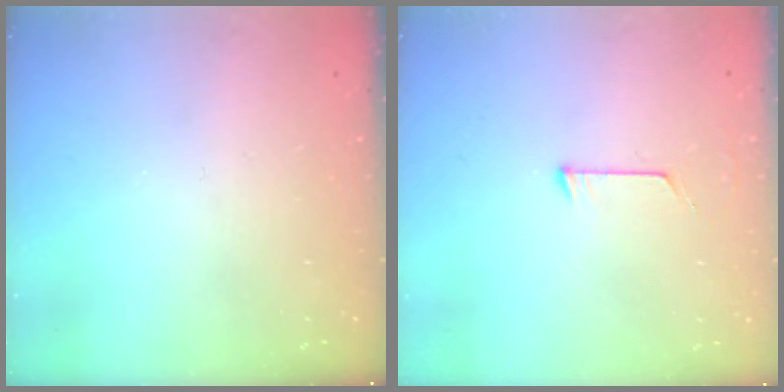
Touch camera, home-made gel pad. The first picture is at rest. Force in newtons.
{"total": 4.1, "press": 4.1, "slide": 0.3}